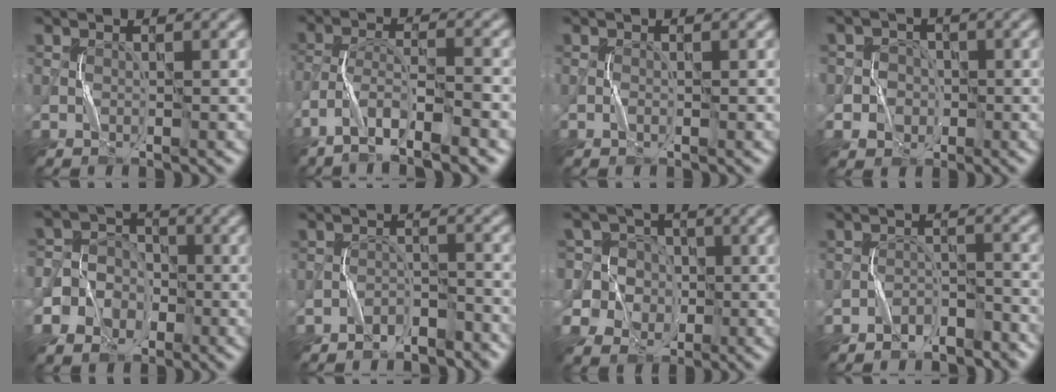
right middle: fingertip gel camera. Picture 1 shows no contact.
{"total": 7.1, "force": [-5.2, 1.5, 4.6], "torque": [-0.085, 0.001, -0.093]}
{"total": 0.0}
{"total": 3.2, "force": [-0.9, 3.1, 0.3], "torque": [0.020, 0.007, -0.028]}
{"total": 6.9, "force": [-2.7, 6.1, 1.8], "torque": [-0.035, 0.009, -0.075]}
{"total": 2.8, "force": [-2.5, 1.1, 0.7], "torque": [-0.011, 0.005, -0.046]}
{"total": 9.2, "force": [0.3, 8.8, 2.7], "torque": [-0.087, 0.041, -0.021]}
{"total": 3.2, "force": [-2.7, 1.3, 0.9], "torque": [-0.015, 0.004, -0.051]}